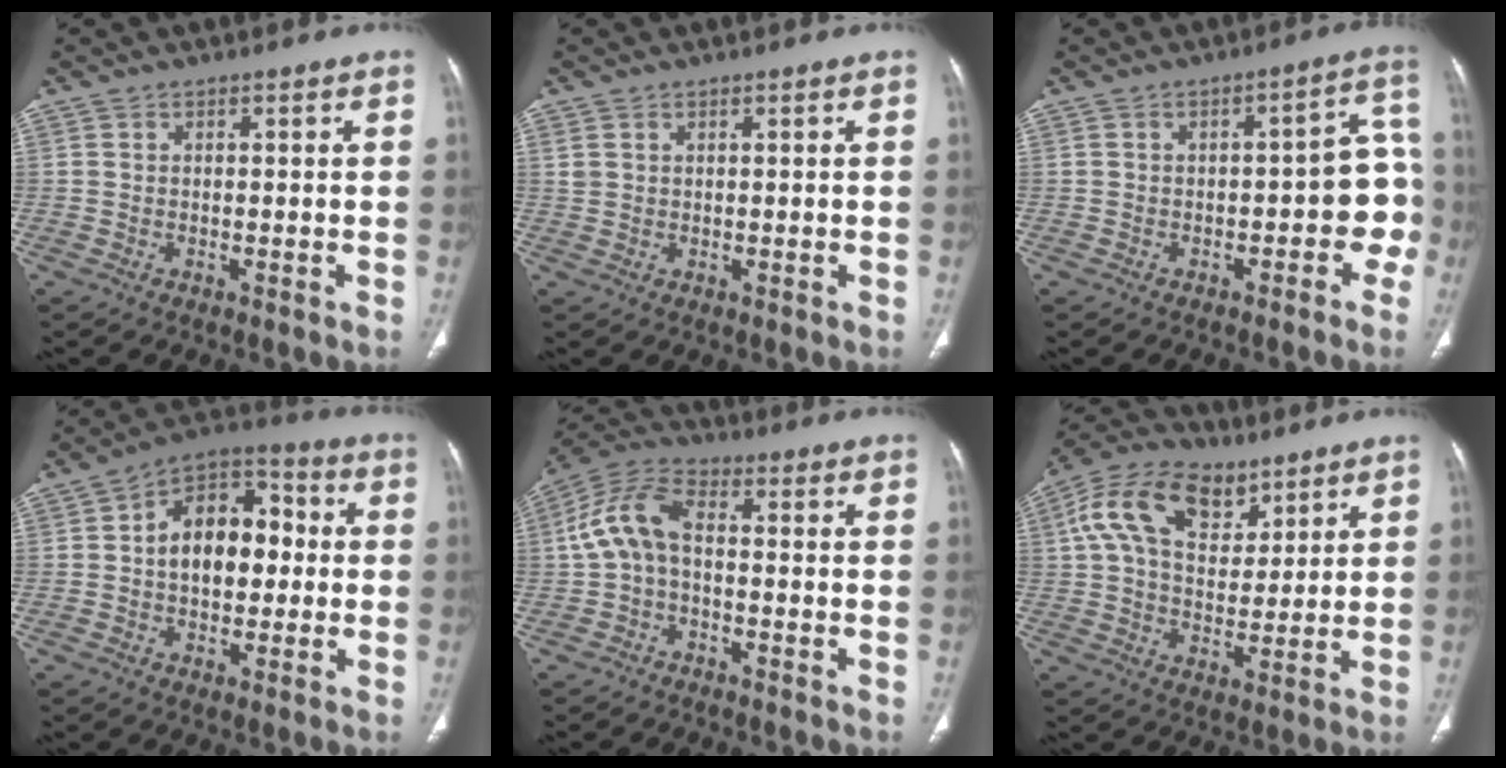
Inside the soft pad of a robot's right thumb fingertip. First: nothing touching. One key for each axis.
{"total": 1.3, "fx": 0.6, "fy": 1.0, "fz": 0.6, "tx": -0.011, "ty": 0.001, "tz": 0.016}
{"total": 9.3, "fx": -3.1, "fy": 4.8, "fz": 7.3, "tx": -0.050, "ty": 0.049, "tz": -0.042}
{"total": 14.1, "fx": 0.6, "fy": 9.4, "fz": 10.5, "tx": -0.118, "ty": 0.037, "tz": -0.002}
{"total": 9.0, "fx": -0.4, "fy": 5.2, "fz": 7.3, "tx": -0.150, "ty": 0.032, "tz": -0.018}
{"total": 16.1, "fx": 7.2, "fy": 10.1, "fz": 10.2, "tx": -0.164, "ty": -0.005, "tz": 0.124}